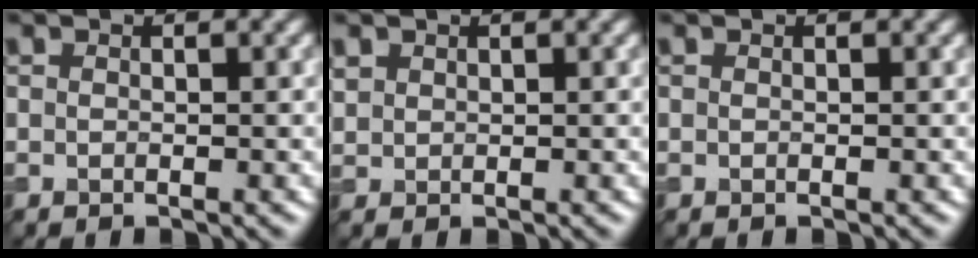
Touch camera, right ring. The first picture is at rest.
{"total": 1.1, "force": [0.7, 0.8, 0.1], "torque": [-0.006, 0.001, 0.018]}
{"total": 0.0}